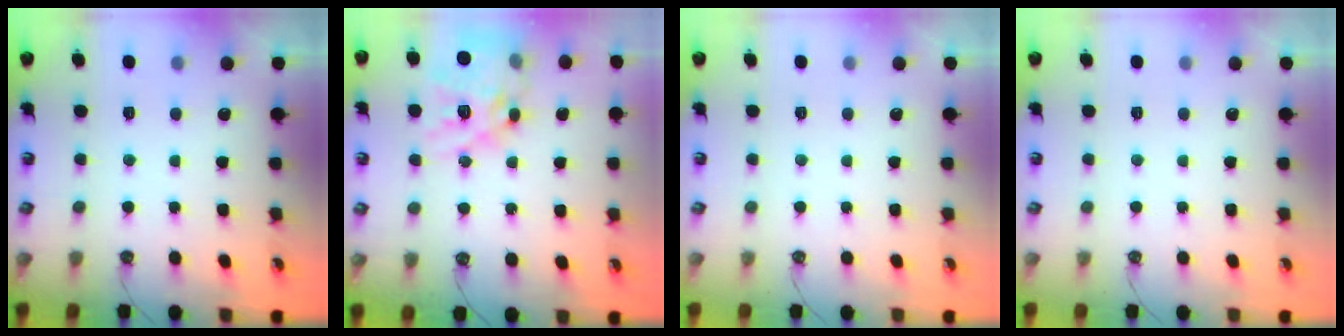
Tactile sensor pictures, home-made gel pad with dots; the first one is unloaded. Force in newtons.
{"total": 19.5, "press": 19.5, "slide": 1.7}
{"total": 0.0}
{"total": 0.0}